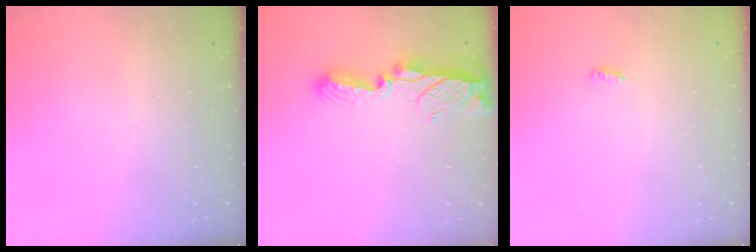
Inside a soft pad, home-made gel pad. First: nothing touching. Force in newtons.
{"total": 9.6, "press": 9.6, "slide": 1.2}
{"total": 3.5, "press": 3.4, "slide": 0.6}